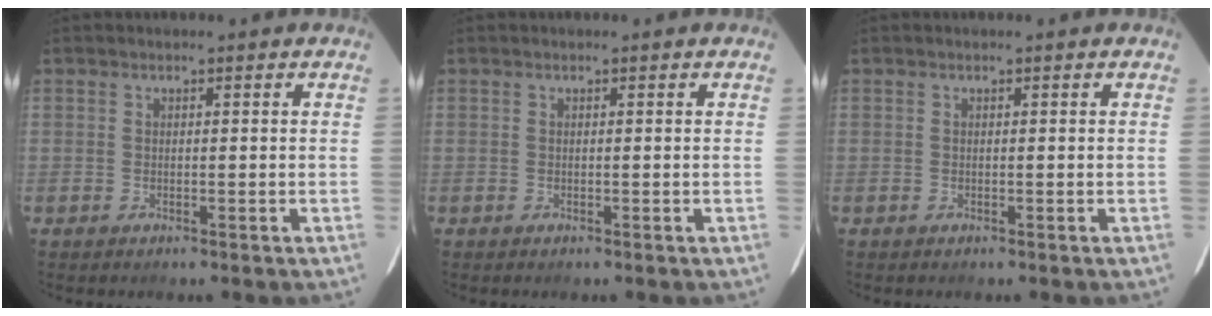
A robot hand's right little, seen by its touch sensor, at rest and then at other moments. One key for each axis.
{"total": 0.0}
{"total": 0.0}